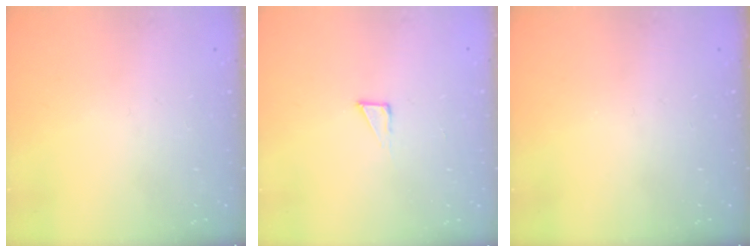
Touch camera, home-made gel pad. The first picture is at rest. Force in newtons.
{"total": 2.1, "press": 2.1, "slide": 0.1}
{"total": 0.0}